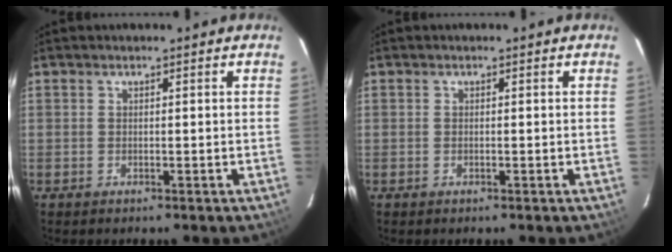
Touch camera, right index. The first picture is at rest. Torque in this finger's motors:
{"motor_torque": [-0.17, 0.14, -0.03, 0.00]}